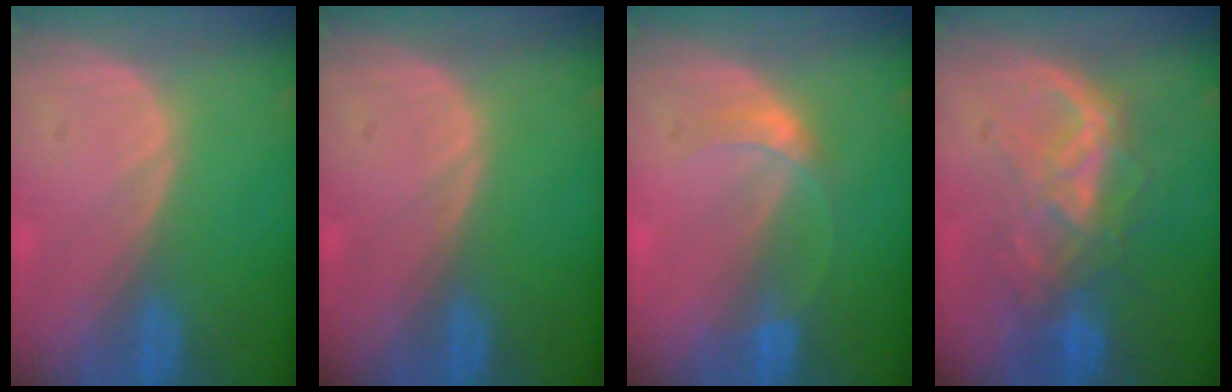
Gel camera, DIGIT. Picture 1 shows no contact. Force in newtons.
{"total": 0.0}
{"total": 2.9, "press": 2.9, "slide": 0.1}
{"total": 6.8, "press": 6.8, "slide": 0.7}